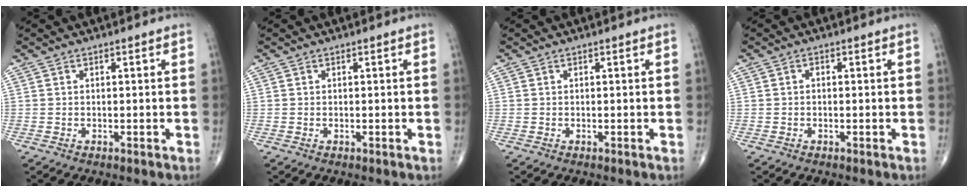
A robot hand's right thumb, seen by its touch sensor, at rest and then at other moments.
{"total": 0.0}
{"total": 0.0}
{"total": 0.7, "force": [-0.1, 0.5, 0.5], "torque": [-0.003, 0.002, -0.005]}